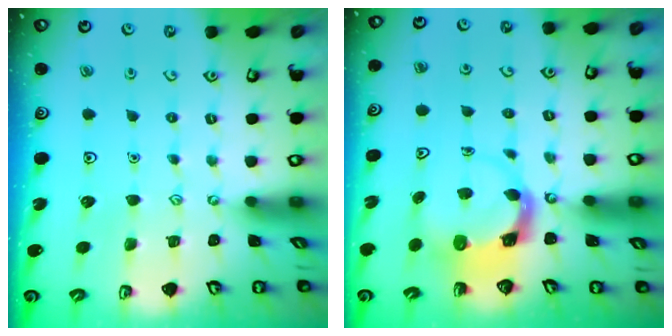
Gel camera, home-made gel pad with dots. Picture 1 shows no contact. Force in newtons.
{"total": 3.7, "press": 3.6, "slide": 0.5}